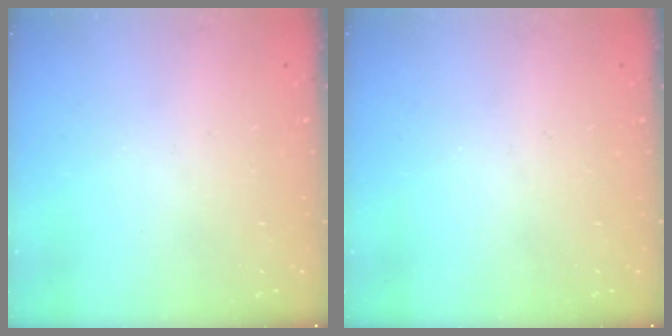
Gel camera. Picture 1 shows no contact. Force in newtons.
{"total": 0.0}